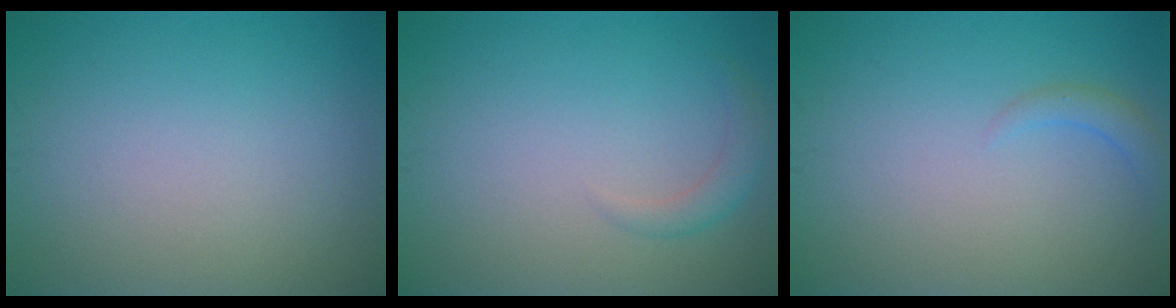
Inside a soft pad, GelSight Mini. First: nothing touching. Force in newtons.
{"total": 1.5, "press": 1.5, "slide": 0.1}
{"total": 1.4, "press": 1.4, "slide": 0.2}